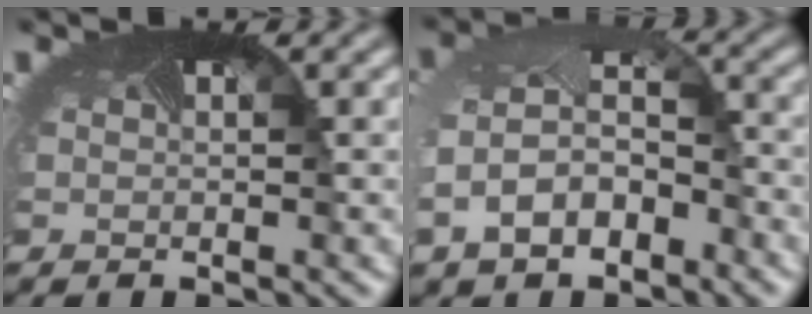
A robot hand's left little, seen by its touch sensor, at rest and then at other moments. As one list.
[{"total": 5.8, "force": [-2.4, 3.7, 3.6], "torque": [-0.098, -0.011, -0.050]}]